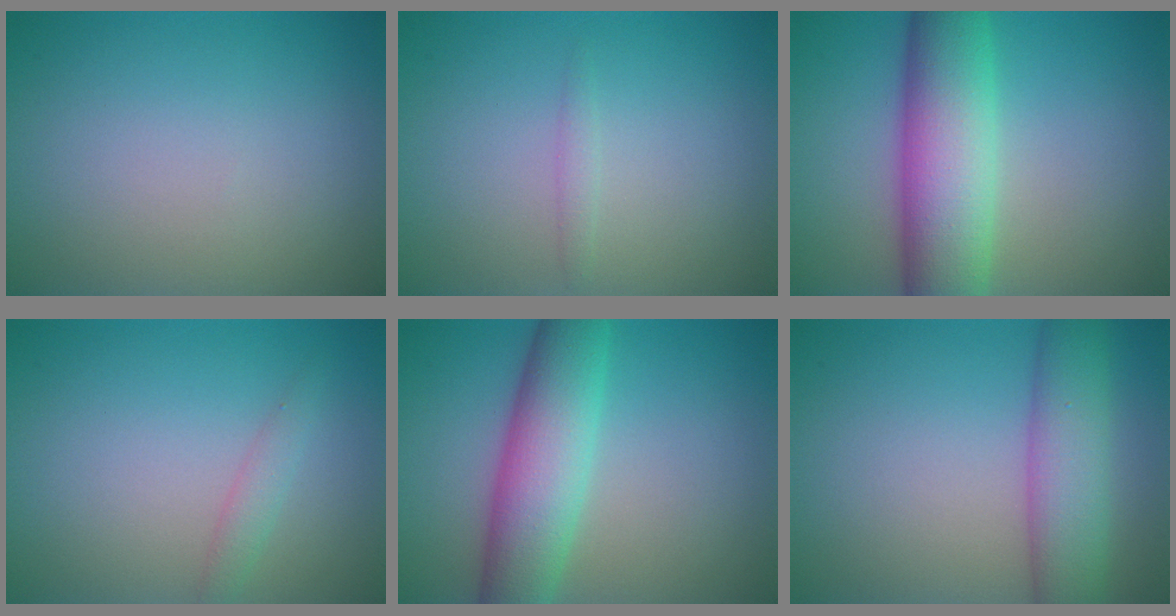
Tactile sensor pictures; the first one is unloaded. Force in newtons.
{"total": 0.8, "press": 0.8, "slide": 0.0}
{"total": 9.4, "press": 9.4, "slide": 0.3}
{"total": 1.4, "press": 1.4, "slide": 0.0}
{"total": 7.3, "press": 7.3, "slide": 0.1}
{"total": 5.9, "press": 5.9, "slide": 0.2}